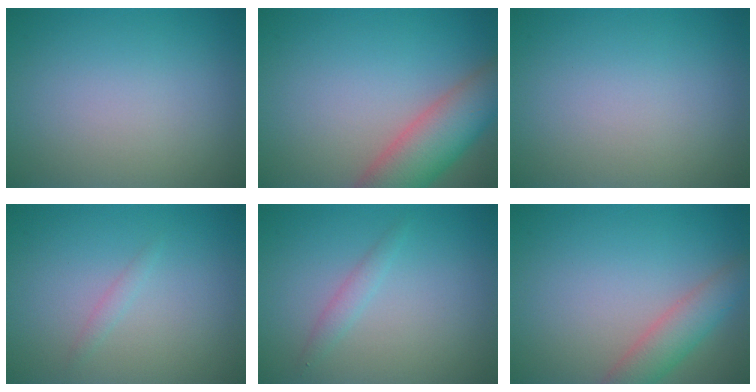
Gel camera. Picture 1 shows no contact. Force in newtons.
{"total": 6.9, "press": 6.9, "slide": 0.3}
{"total": 0.0}
{"total": 0.8, "press": 0.8, "slide": 0.1}
{"total": 1.5, "press": 1.5, "slide": 0.1}
{"total": 3.6, "press": 3.6, "slide": 0.1}